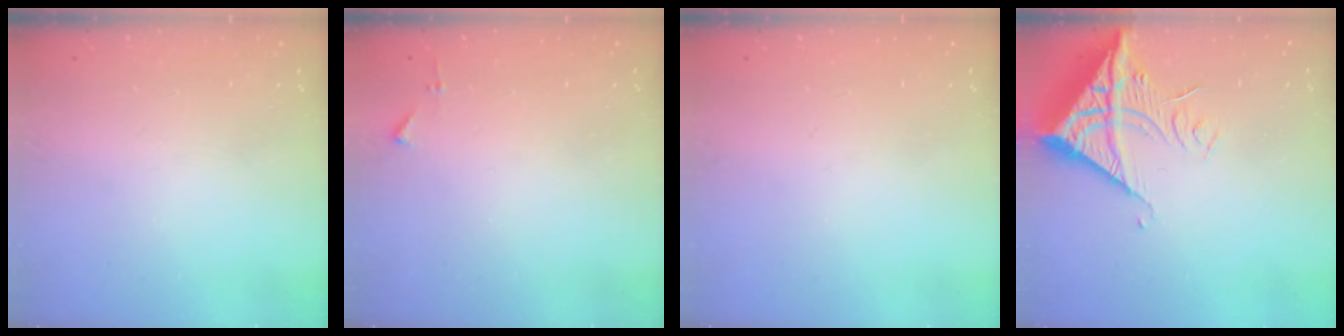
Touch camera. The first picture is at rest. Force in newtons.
{"total": 3.7, "press": 3.7, "slide": 0.5}
{"total": 0.0}
{"total": 15.7, "press": 15.6, "slide": 1.8}